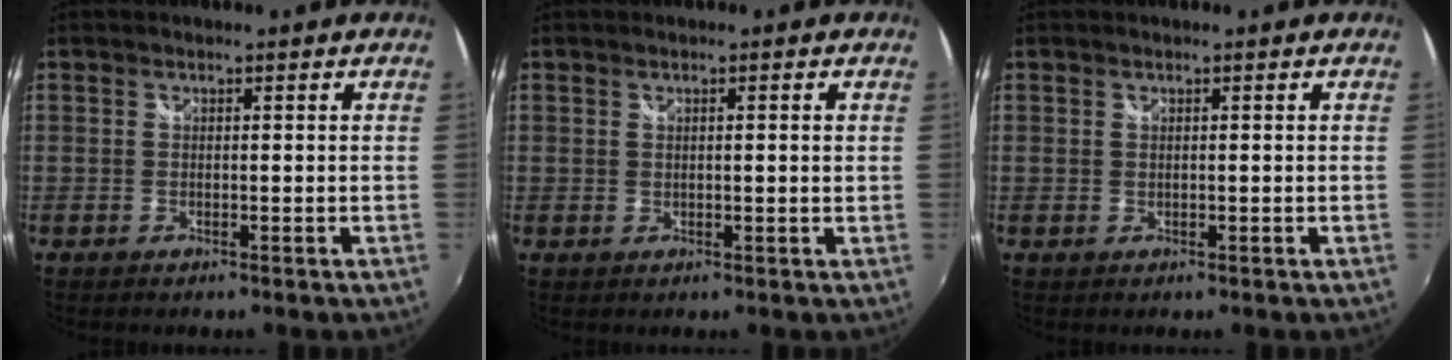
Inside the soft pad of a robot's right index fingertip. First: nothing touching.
{"total": 1.5, "force": [0.6, 0.1, 1.4], "torque": [-0.020, 0.001, 0.009]}
{"total": 0.0}